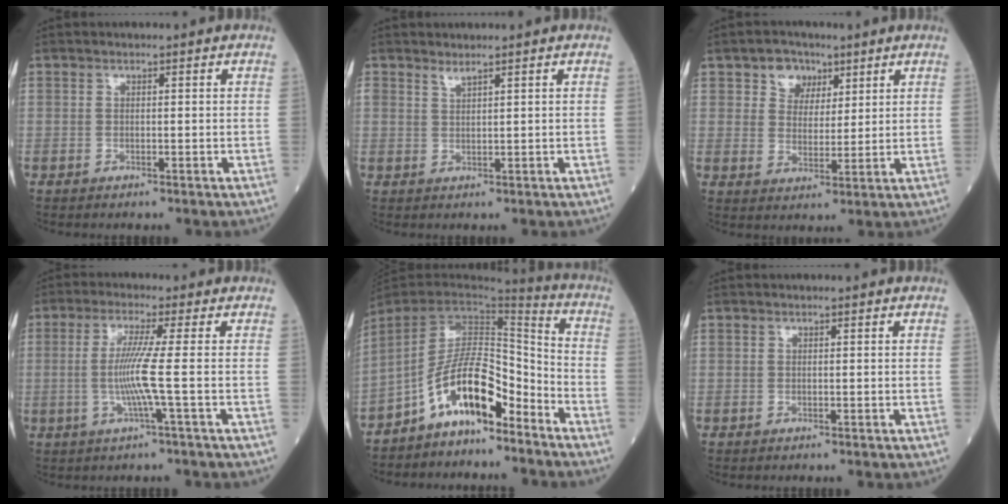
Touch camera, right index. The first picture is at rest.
{"total": 1.3, "force": [1.3, -0.1, 0.4], "torque": [-0.009, -0.004, 0.027]}
{"total": 5.3, "force": [3.0, 4.0, 1.8], "torque": [-0.032, 0.012, 0.052]}
{"total": 6.4, "force": [-0.8, -1.4, 6.2], "torque": [-0.131, -0.008, -0.017]}
{"total": 11.6, "force": [-7.5, 4.1, 7.8], "torque": [-0.143, 0.030, -0.139]}
{"total": 0.0}